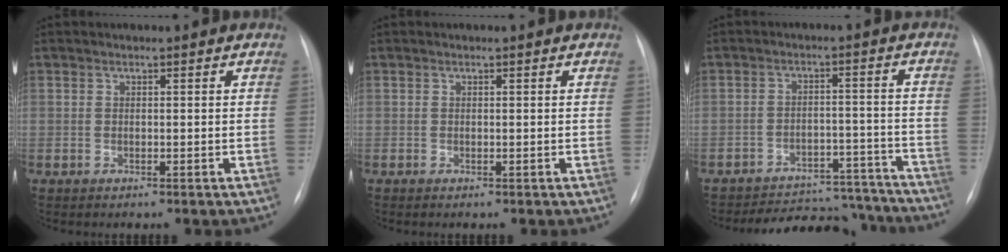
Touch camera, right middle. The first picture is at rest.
{"total": 0.0}
{"total": 15.8, "force": [-15.1, 4.2, 2.3], "torque": [-0.024, 0.028, -0.192]}